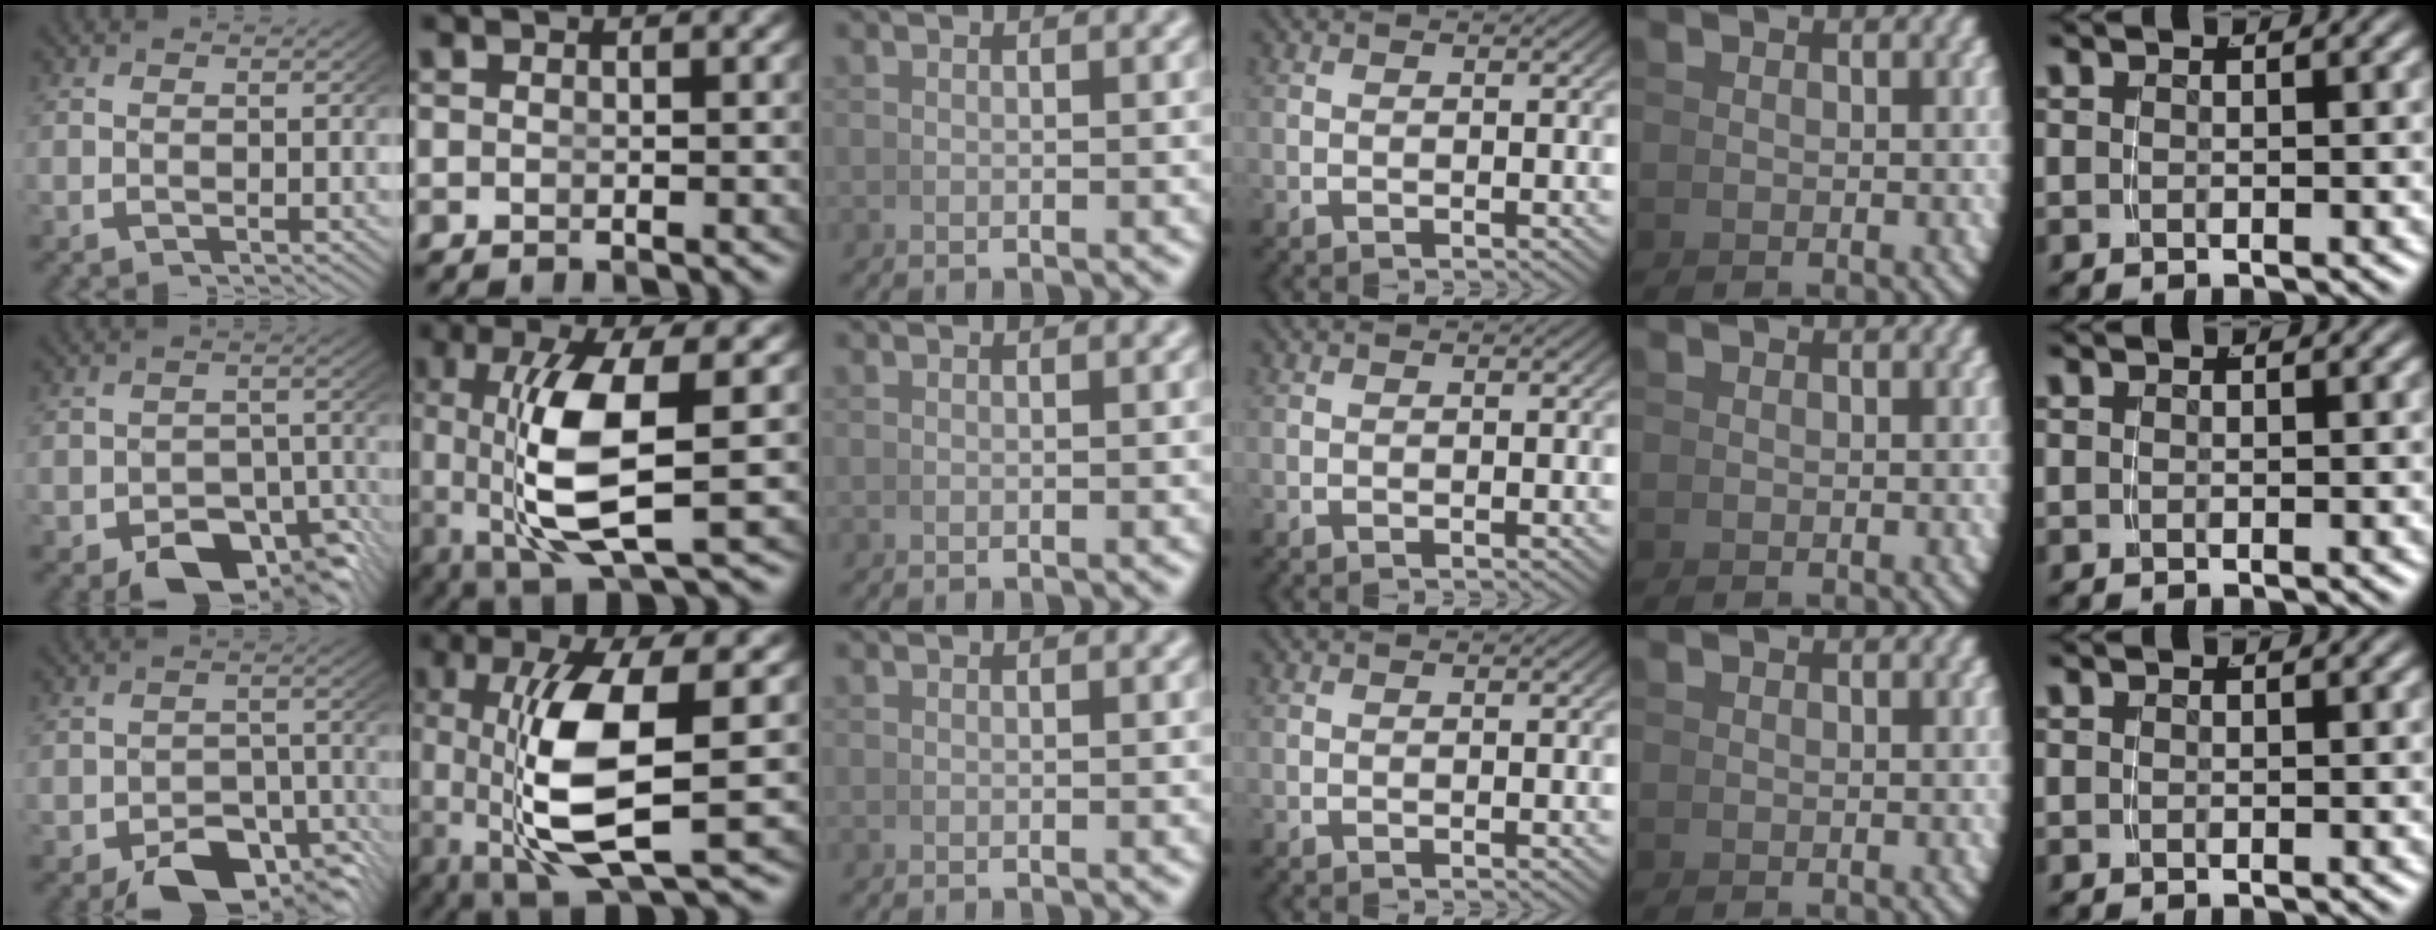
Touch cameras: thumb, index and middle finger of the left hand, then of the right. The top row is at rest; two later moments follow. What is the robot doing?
{"motion": "grasp_and_lifting", "object": "pen"}